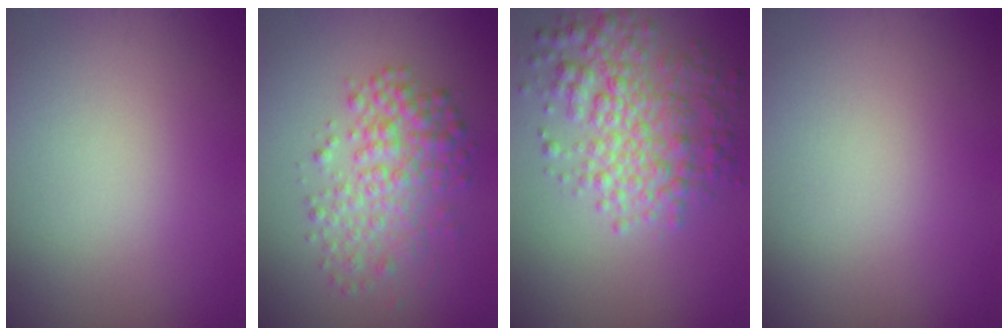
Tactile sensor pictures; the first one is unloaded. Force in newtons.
{"total": 4.3, "press": 4.3, "slide": 0.1}
{"total": 5.5, "press": 5.5, "slide": 0.1}
{"total": 0.0}